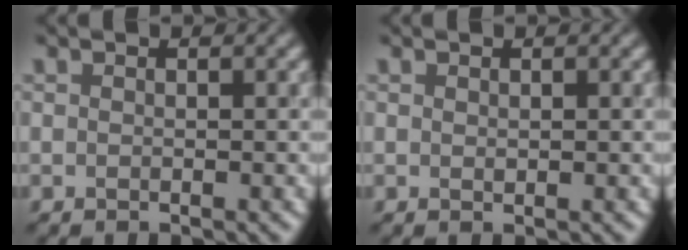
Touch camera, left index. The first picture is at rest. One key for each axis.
{"total": 0.0}